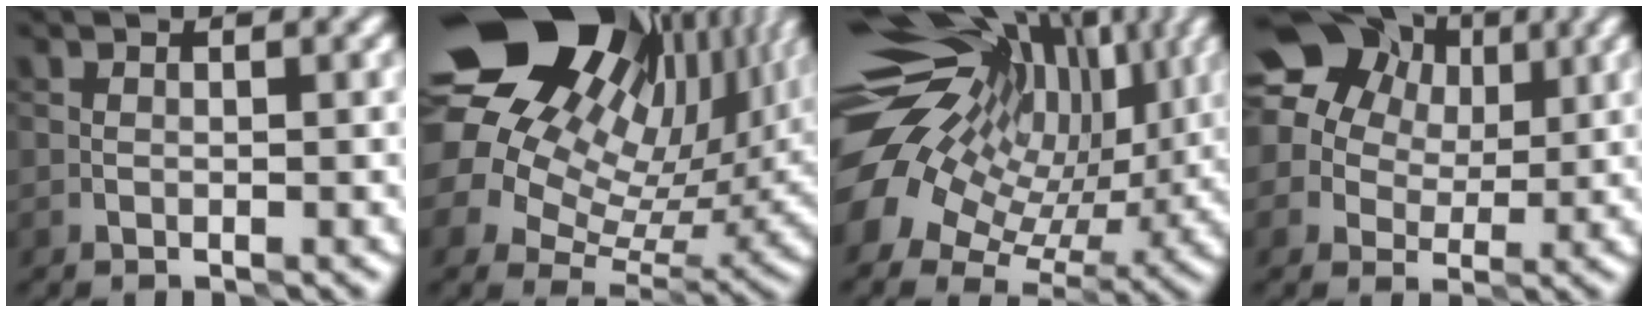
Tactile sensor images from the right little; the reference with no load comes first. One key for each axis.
{"total": 22.5, "fx": 9.7, "fy": 15.6, "fz": 12.9, "tx": -0.288, "ty": 0.052, "tz": 0.164}
{"total": 17.2, "fx": 4.1, "fy": 10.8, "fz": 12.7, "tx": -0.235, "ty": 0.011, "tz": 0.096}
{"total": 16.2, "fx": 7.6, "fy": 12.3, "fz": 7.3, "tx": -0.166, "ty": 0.036, "tz": 0.139}